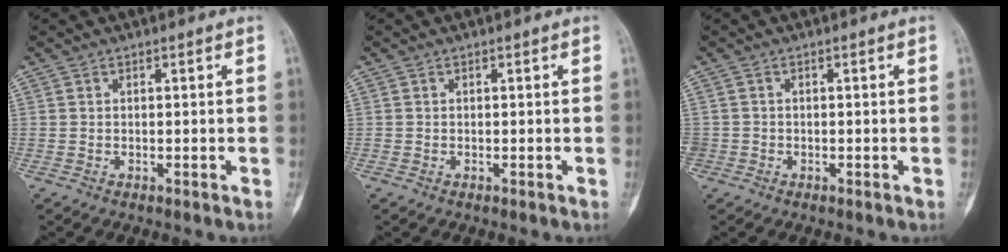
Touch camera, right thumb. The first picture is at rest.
{"total": 0.0}
{"total": 1.5, "force": [-0.7, 1.3, 0.3], "torque": [-0.003, 0.005, -0.017]}